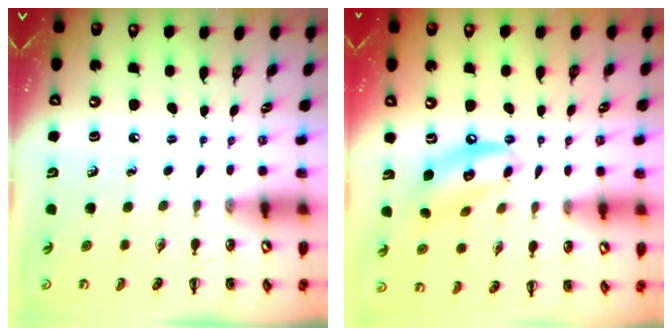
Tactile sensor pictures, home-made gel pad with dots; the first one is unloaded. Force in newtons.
{"total": 11.4, "press": 11.2, "slide": 1.8}